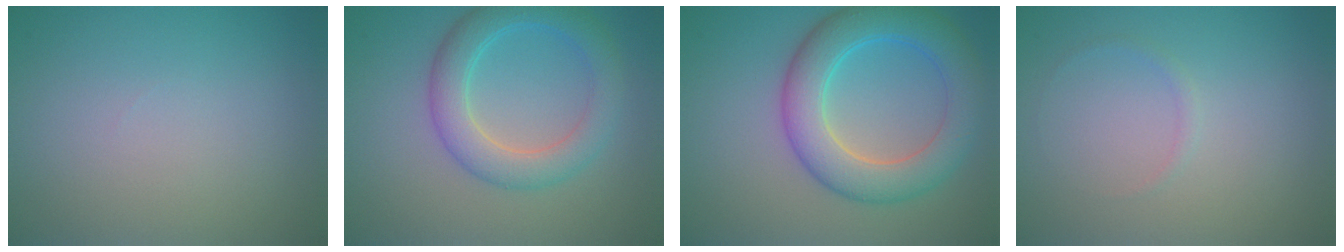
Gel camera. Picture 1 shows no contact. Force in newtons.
{"total": 4.7, "press": 4.7, "slide": 0.1}
{"total": 6.9, "press": 6.9, "slide": 0.3}
{"total": 0.6, "press": 0.6, "slide": 0.1}